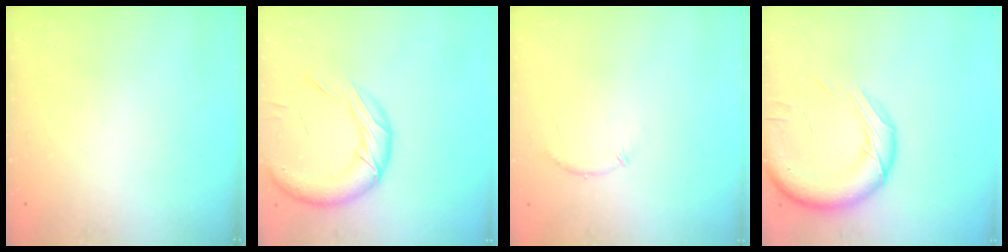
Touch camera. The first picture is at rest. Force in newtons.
{"total": 15.9, "press": 15.7, "slide": 1.9}
{"total": 6.1, "press": 5.9, "slide": 1.4}
{"total": 16.1, "press": 15.8, "slide": 3.0}